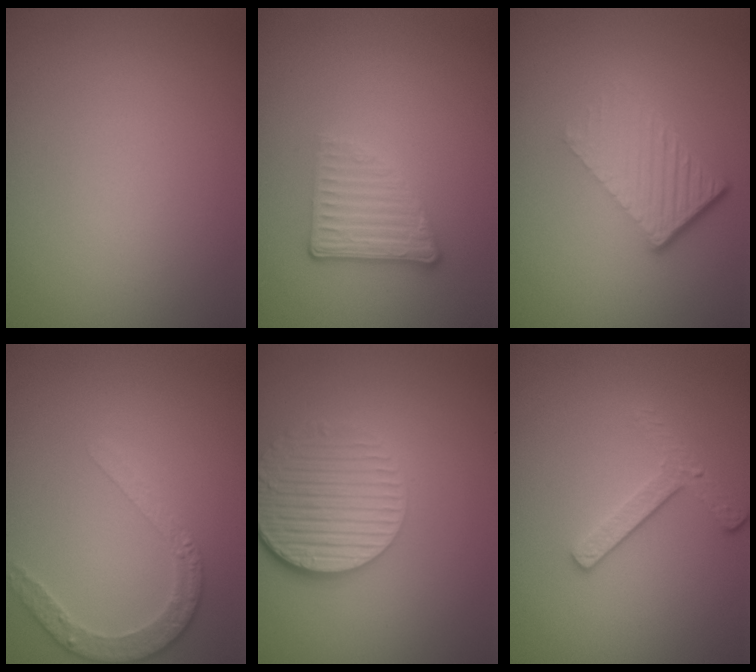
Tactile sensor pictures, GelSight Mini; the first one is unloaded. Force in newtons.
{"total": 2.7, "press": 2.3, "slide": 1.4}
{"total": 4.5, "press": 2.8, "slide": 3.5}
{"total": 2.9, "press": 2.5, "slide": 1.6}
{"total": 5.8, "press": 4.1, "slide": 4.1}
{"total": 2.5, "press": 2.2, "slide": 1.1}